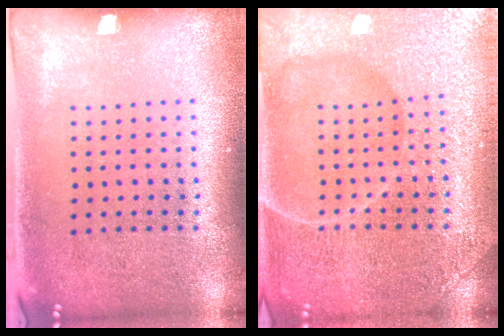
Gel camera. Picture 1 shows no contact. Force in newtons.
{"total": 7.4, "press": 7.3, "slide": 1.0}